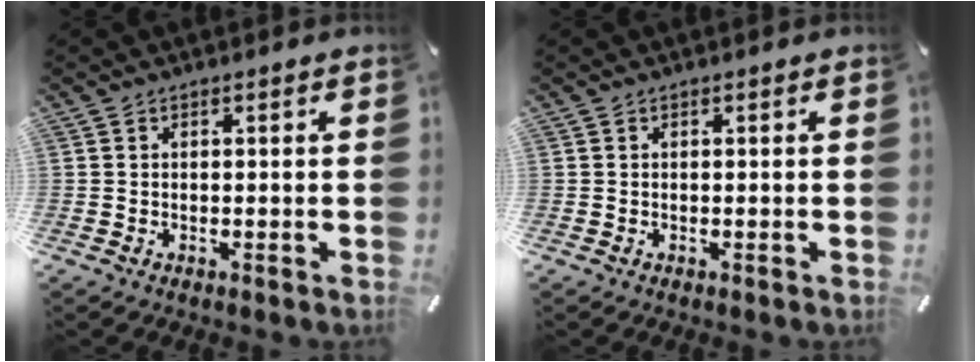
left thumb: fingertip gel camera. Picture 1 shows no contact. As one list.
[{"total": 0.0}]